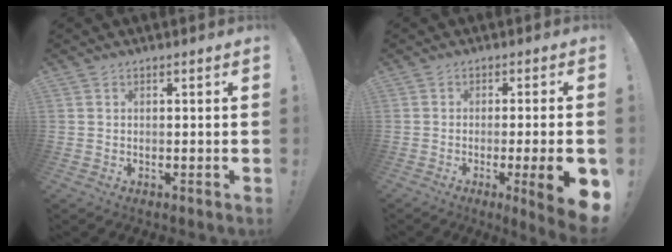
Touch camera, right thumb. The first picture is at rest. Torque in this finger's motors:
{"motor_torque": [2.12, 2.86, 1.57, -1.17, 0.37]}